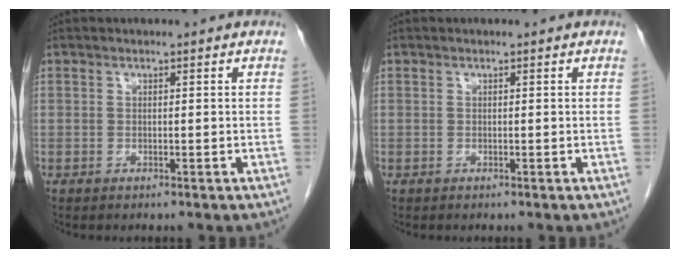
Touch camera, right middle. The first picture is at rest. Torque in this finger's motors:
{"motor_torque": [0.00, 0.00, 0.00, -0.01]}